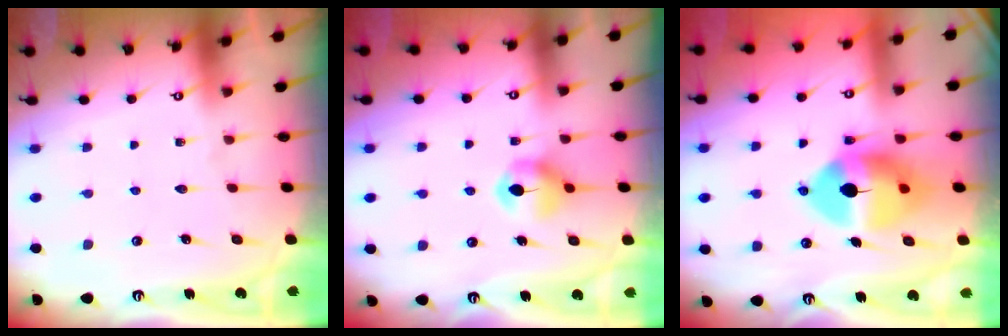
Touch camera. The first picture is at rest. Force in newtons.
{"total": 6.3, "press": 6.3, "slide": 0.7}
{"total": 13.7, "press": 13.5, "slide": 2.3}